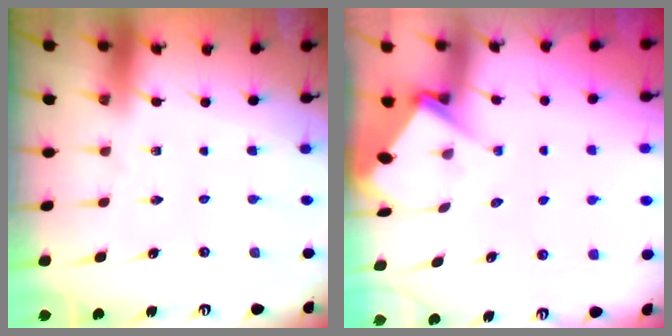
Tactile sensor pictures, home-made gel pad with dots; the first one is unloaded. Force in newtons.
{"total": 6.4, "press": 6.4, "slide": 0.4}